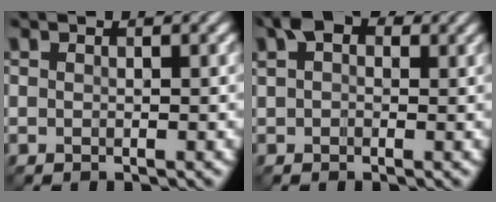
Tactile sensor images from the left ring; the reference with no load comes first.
{"total": 3.3, "force": [1.7, 2.1, 1.9], "torque": [-0.025, 0.008, 0.018]}